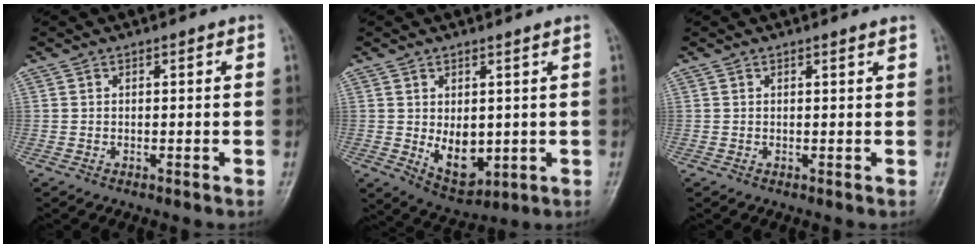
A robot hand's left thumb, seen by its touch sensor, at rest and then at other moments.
{"total": 7.6, "force": [0.2, 4.6, 6.1], "torque": [-0.065, -0.018, 0.025]}
{"total": 0.7, "force": [0.6, -0.1, 0.4], "torque": [-0.014, -0.005, 0.011]}